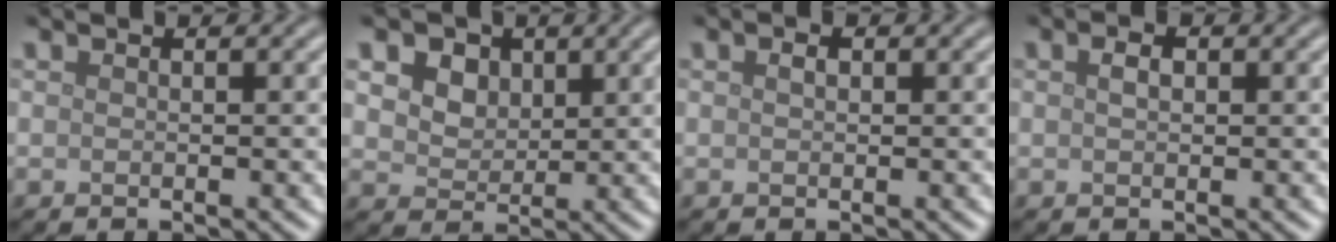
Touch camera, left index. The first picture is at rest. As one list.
[{"total": 7.2, "force": [3.6, 5.0, 3.6], "torque": [-0.076, 0.016, 0.047]}, {"total": 0.8, "force": [0.3, 0.4, 0.6], "torque": [-0.012, 0.002, 0.003]}, {"total": 1.3, "force": [0.4, 0.8, 1.0], "torque": [-0.017, 0.002, 0.006]}]